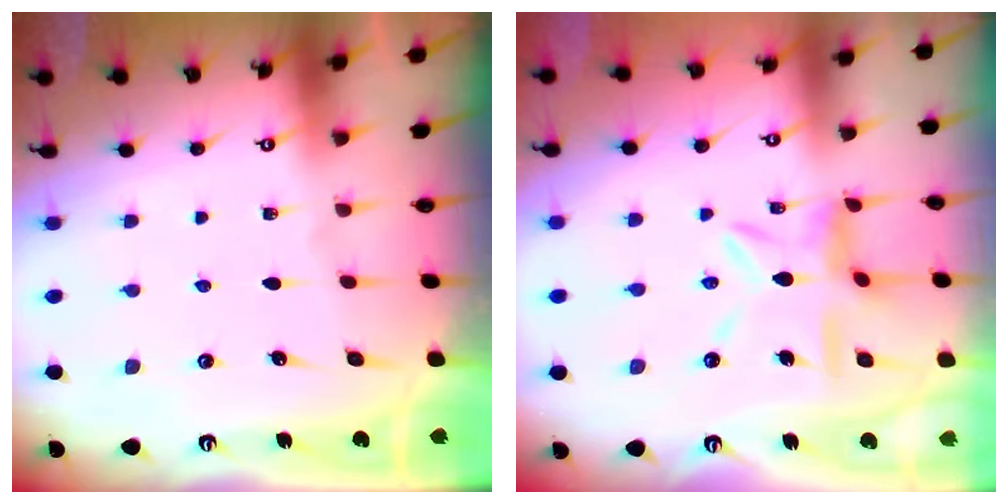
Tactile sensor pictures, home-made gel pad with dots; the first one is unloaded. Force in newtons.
{"total": 10.8, "press": 10.8, "slide": 1.0}